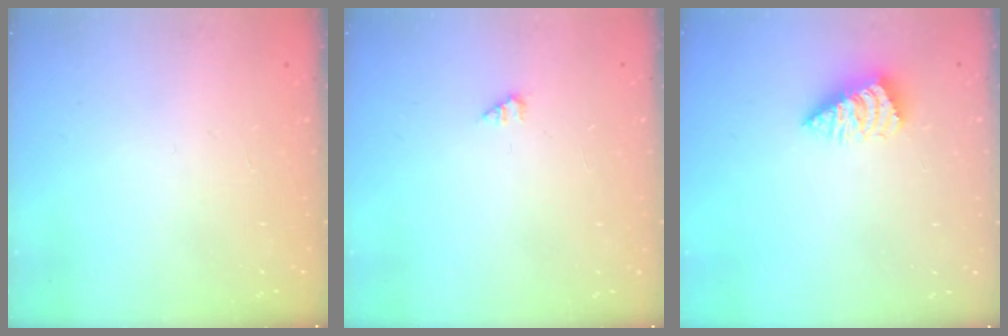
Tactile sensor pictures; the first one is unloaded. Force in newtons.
{"total": 1.0, "press": 1.0, "slide": 0.2}
{"total": 1.9, "press": 1.9, "slide": 0.4}